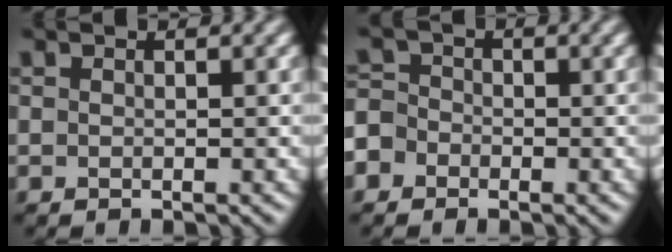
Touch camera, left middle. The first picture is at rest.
{"total": 3.5, "force": [-2.2, 2.7, 0.5], "torque": [0.002, 0.010, -0.055]}